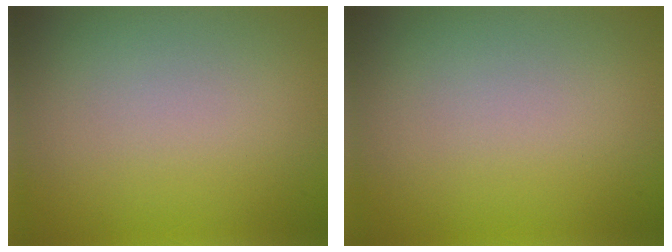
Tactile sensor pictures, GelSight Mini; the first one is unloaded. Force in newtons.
{"total": 0.0}